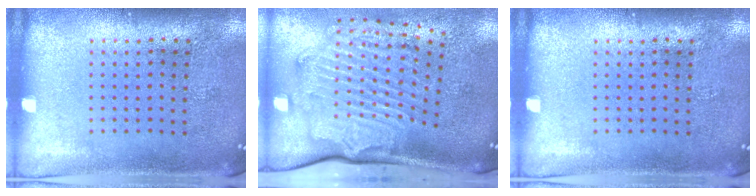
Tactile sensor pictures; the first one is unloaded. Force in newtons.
{"total": 2.5, "press": 2.2, "slide": 1.2}
{"total": 0.0}